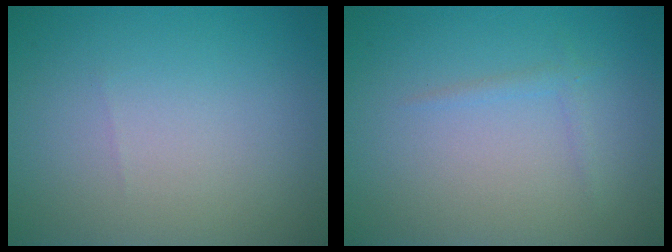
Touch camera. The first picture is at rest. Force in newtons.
{"total": 0.8, "press": 0.8, "slide": 0.0}